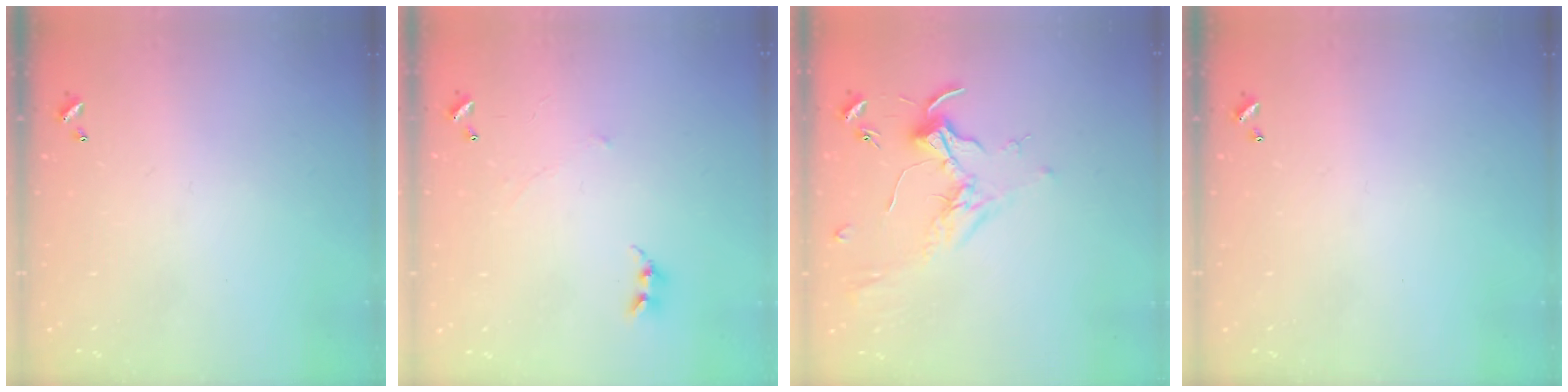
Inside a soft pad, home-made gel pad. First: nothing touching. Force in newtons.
{"total": 0.9, "press": 0.8, "slide": 0.5}
{"total": 1.8, "press": 1.6, "slide": 0.7}
{"total": 0.0}